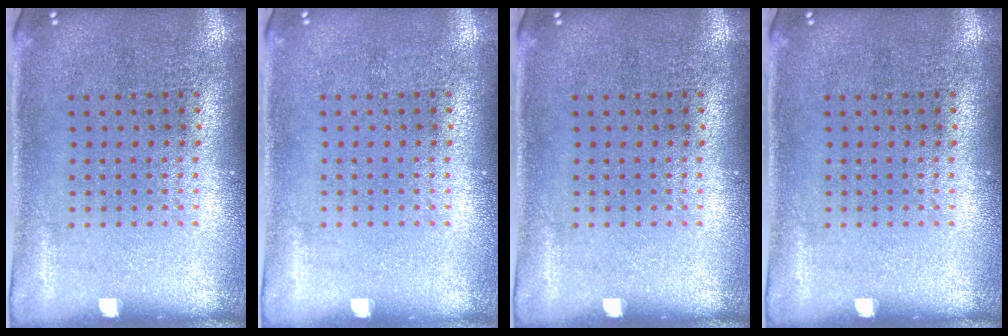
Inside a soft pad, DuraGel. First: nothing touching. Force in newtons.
{"total": 0.0}
{"total": 0.0}
{"total": 0.0}